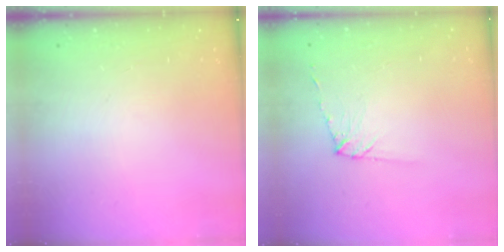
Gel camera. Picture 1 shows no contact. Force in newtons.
{"total": 6.7, "press": 6.7, "slide": 0.6}